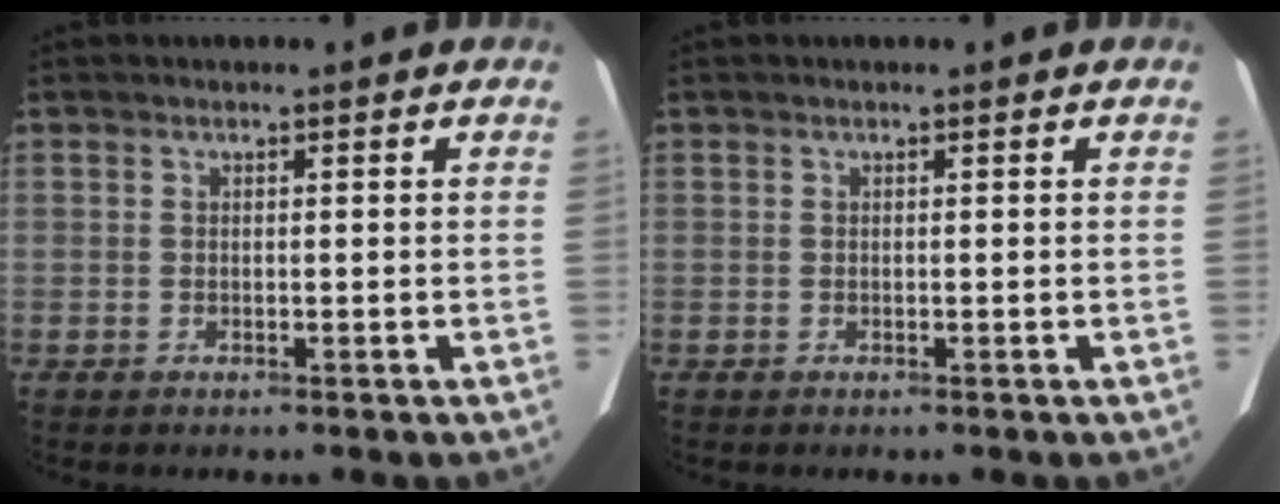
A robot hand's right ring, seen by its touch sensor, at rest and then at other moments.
{"total": 0.0}